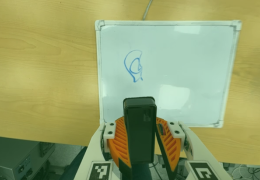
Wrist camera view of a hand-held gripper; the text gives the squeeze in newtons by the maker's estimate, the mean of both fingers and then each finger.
{"total": 8.8, "left": 9.4, "right": 8.1}